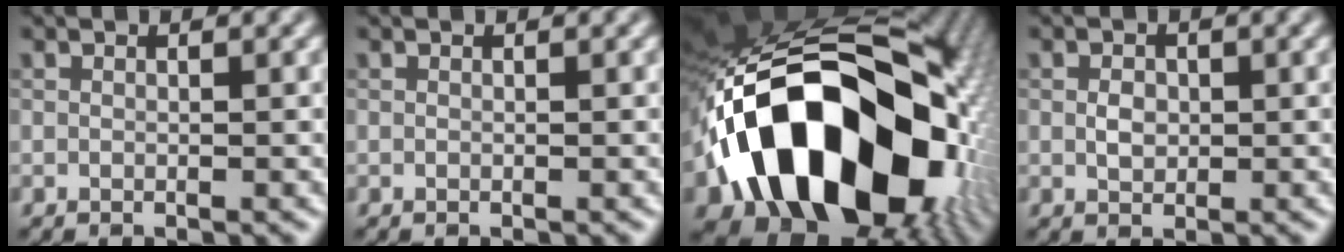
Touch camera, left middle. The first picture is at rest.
{"total": 0.0}
{"total": 20.8, "force": [-5.0, 14.2, 14.4], "torque": [-0.267, -0.013, -0.072]}
{"total": 1.5, "force": [0.1, 1.2, 1.0], "torque": [-0.020, -0.001, 0.000]}